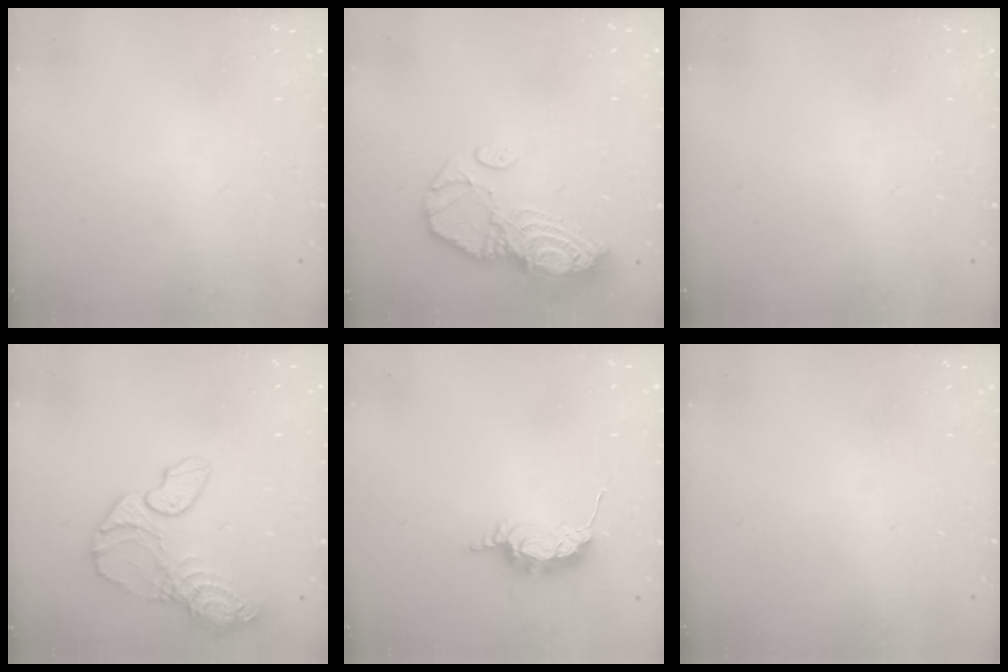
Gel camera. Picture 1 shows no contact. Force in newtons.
{"total": 11.9, "press": 11.8, "slide": 0.9}
{"total": 0.0}
{"total": 14.5, "press": 13.5, "slide": 5.3}
{"total": 7.3, "press": 7.3, "slide": 0.4}
{"total": 0.0}